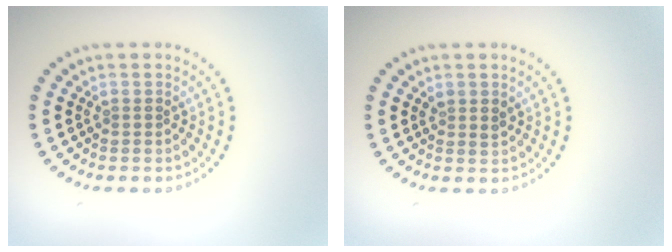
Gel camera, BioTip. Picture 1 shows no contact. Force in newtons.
{"total": 1.0, "press": 0.9, "slide": 0.5}